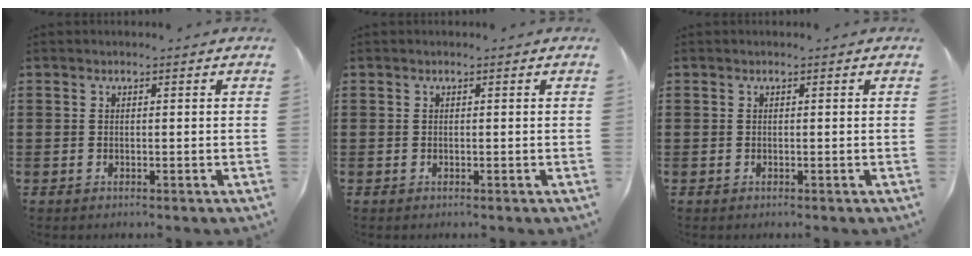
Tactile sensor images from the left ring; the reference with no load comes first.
{"total": 0.0}
{"total": 0.0}